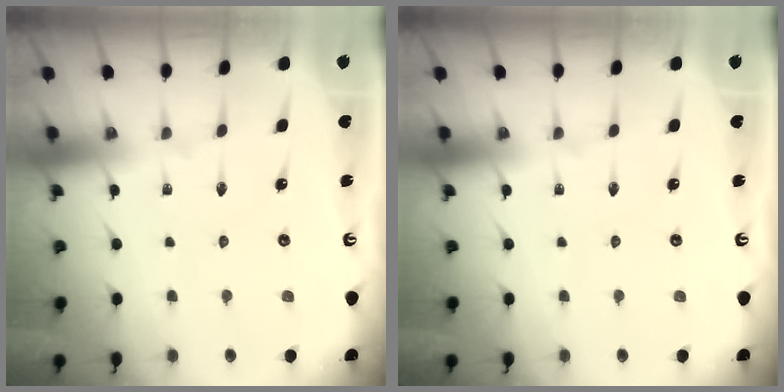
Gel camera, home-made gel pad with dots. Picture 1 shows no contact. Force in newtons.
{"total": 0.0}